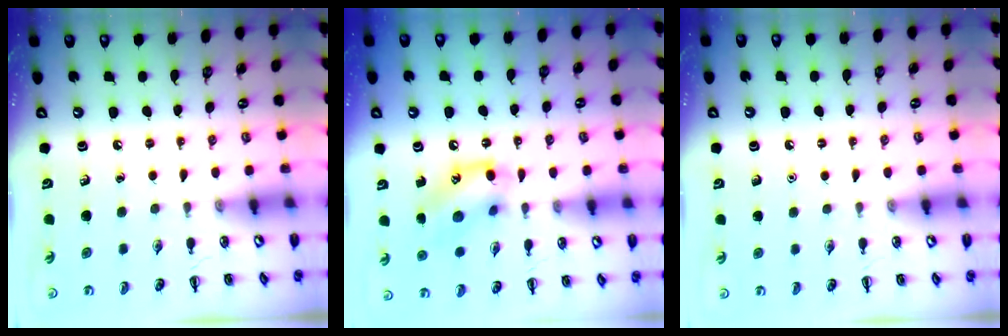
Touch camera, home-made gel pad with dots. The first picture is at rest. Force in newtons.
{"total": 13.5, "press": 13.4, "slide": 1.0}
{"total": 1.6, "press": 1.6, "slide": 0.1}